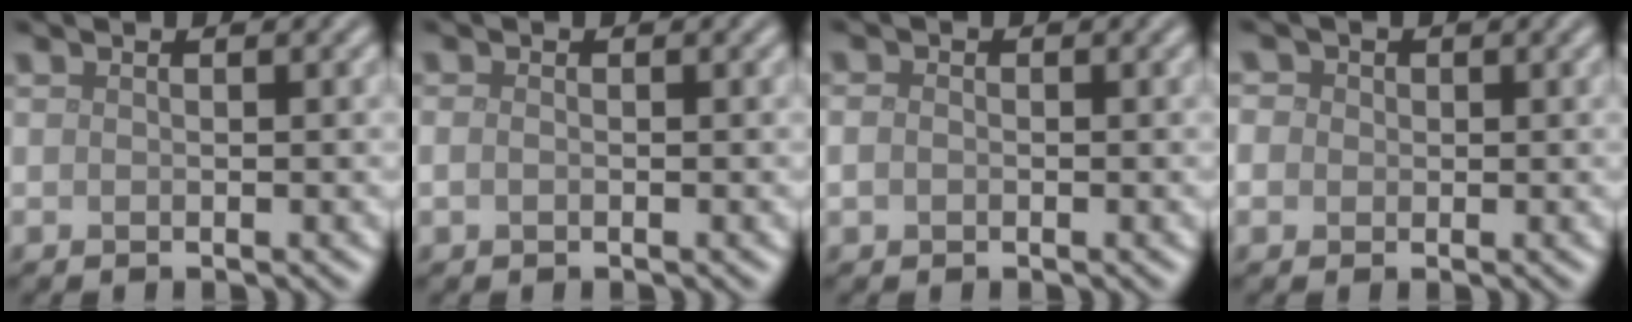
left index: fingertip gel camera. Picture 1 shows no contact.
{"total": 0.6, "force": [-0.2, 0.4, 0.4], "torque": [-0.012, 0.000, -0.004]}
{"total": 0.9, "force": [-0.1, 0.7, 0.4], "torque": [-0.009, 0.000, -0.005]}
{"total": 3.4, "force": [1.1, 2.9, 1.4], "torque": [-0.016, 0.023, -0.008]}